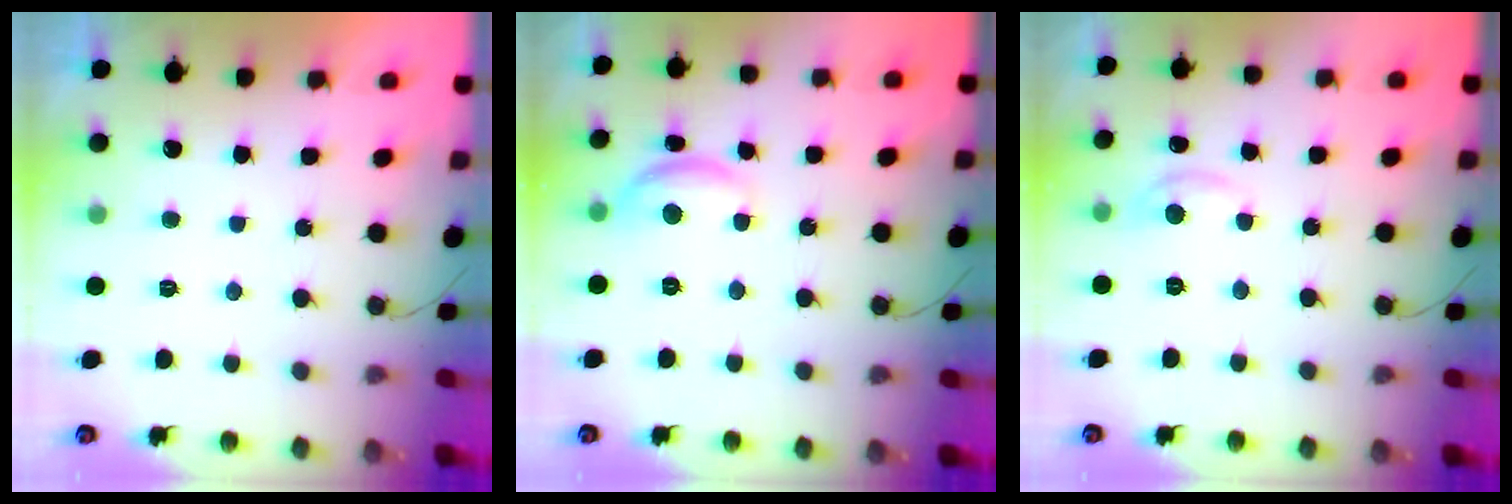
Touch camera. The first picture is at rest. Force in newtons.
{"total": 8.6, "press": 8.6, "slide": 0.3}
{"total": 5.3, "press": 5.2, "slide": 0.7}